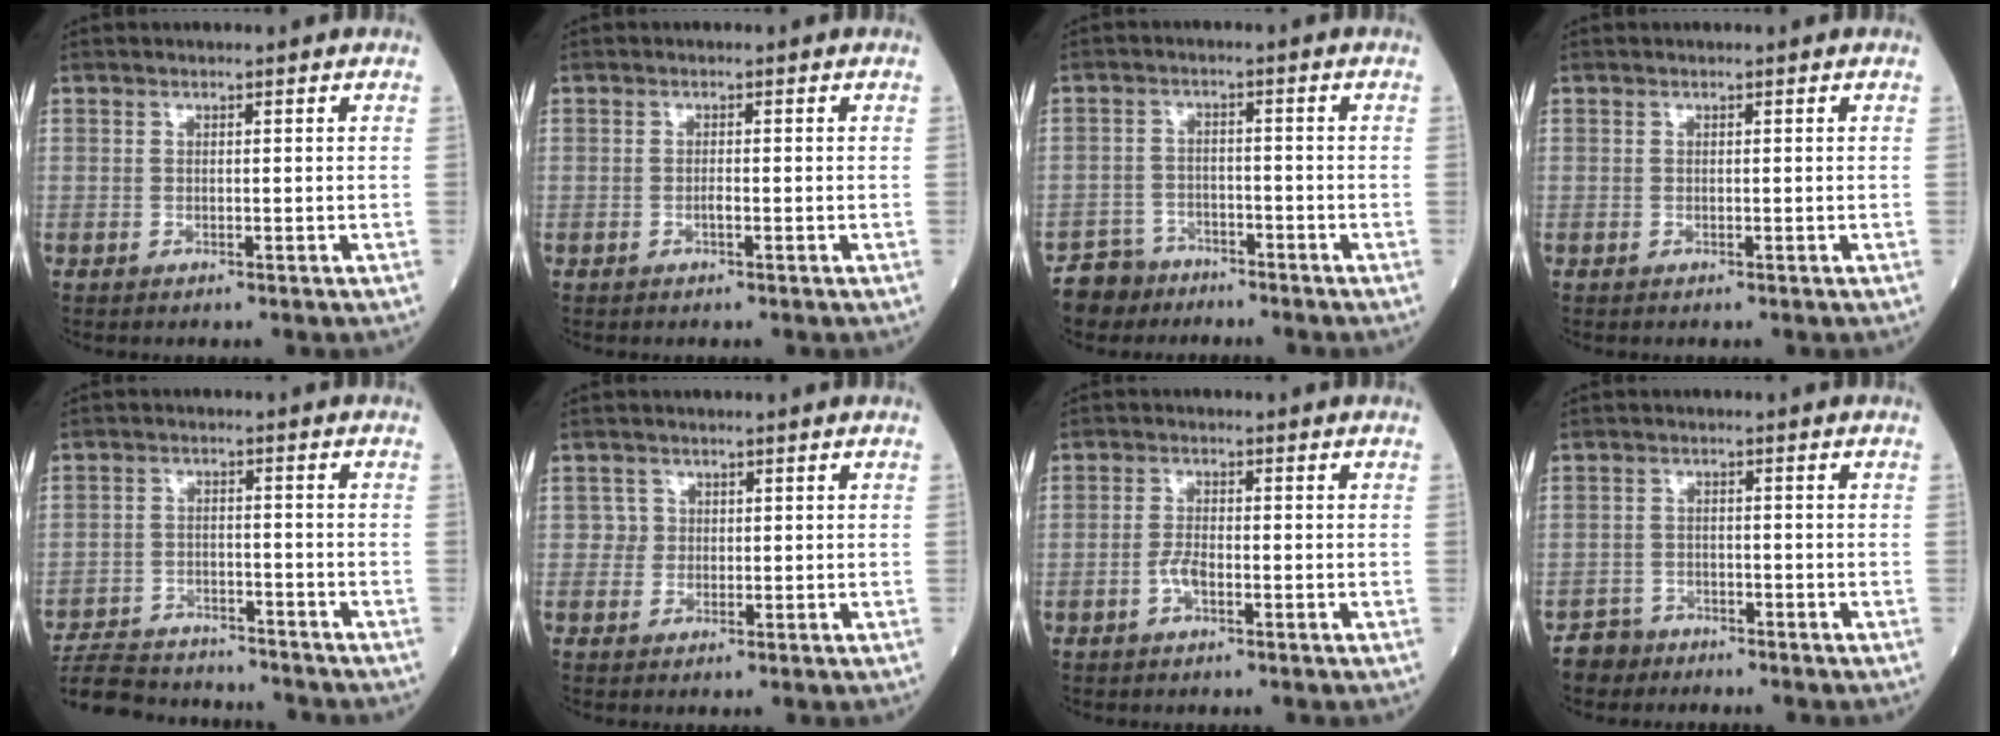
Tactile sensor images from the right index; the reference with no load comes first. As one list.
[{"total": 0.8, "force": [-0.3, 0.0, 0.8], "torque": [-0.018, 0.000, -0.006]}, {"total": 4.8, "force": [-4.0, 2.6, -0.4], "torque": [0.008, 0.001, -0.078]}, {"total": 0.0}, {"total": 14.5, "force": [-13.6, 3.3, 3.8], "torque": [-0.074, 0.010, -0.204]}, {"total": 1.6, "force": [0.2, 1.6, -0.1], "torque": [0.014, 0.004, -0.004]}, {"total": 2.5, "force": [-1.1, 0.8, 2.0], "torque": [-0.041, 0.003, -0.024]}, {"total": 3.1, "force": [-2.7, 1.6, -0.6], "torque": [0.007, 0.004, -0.049]}]